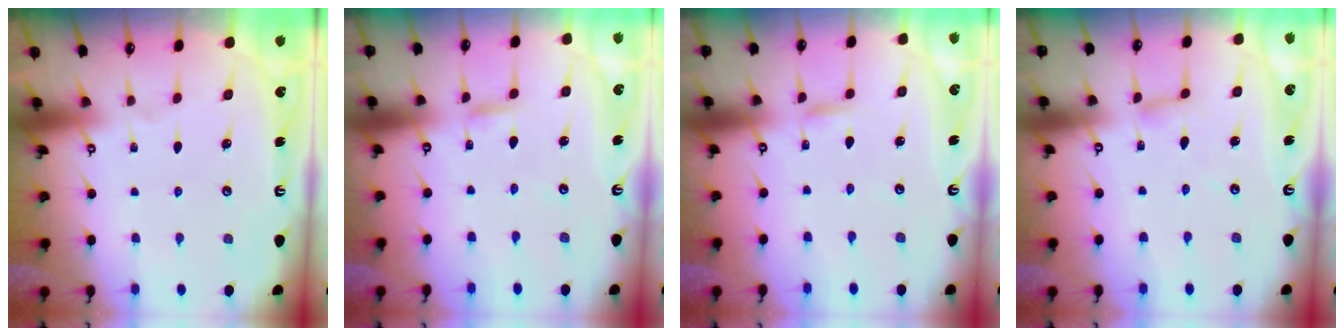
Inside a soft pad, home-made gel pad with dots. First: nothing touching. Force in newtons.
{"total": 2.4, "press": 2.4, "slide": 0.1}
{"total": 1.9, "press": 1.9, "slide": 0.1}
{"total": 2.5, "press": 2.5, "slide": 0.2}